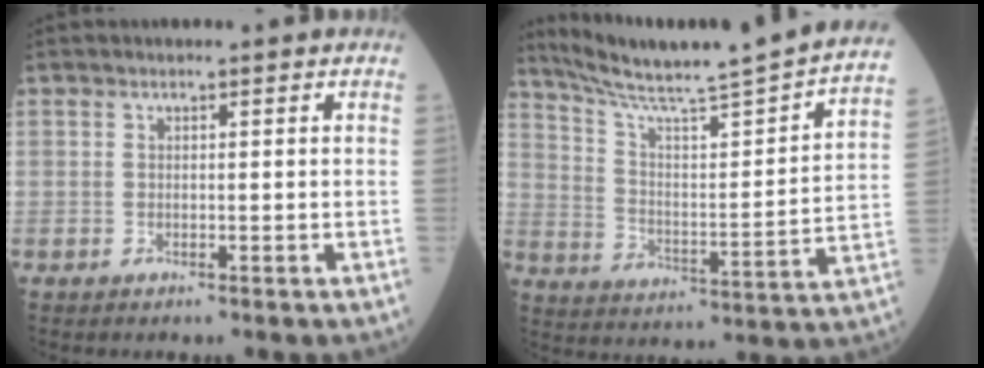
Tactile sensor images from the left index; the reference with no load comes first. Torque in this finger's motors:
{"motor_torque": [0.80, -1.34, 0.06, 0.06]}